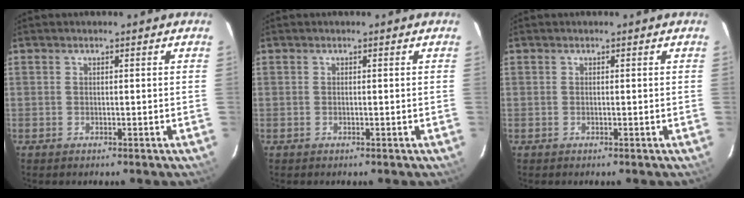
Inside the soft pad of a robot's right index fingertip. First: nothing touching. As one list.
[{"total": 0.0}, {"total": 0.0}]